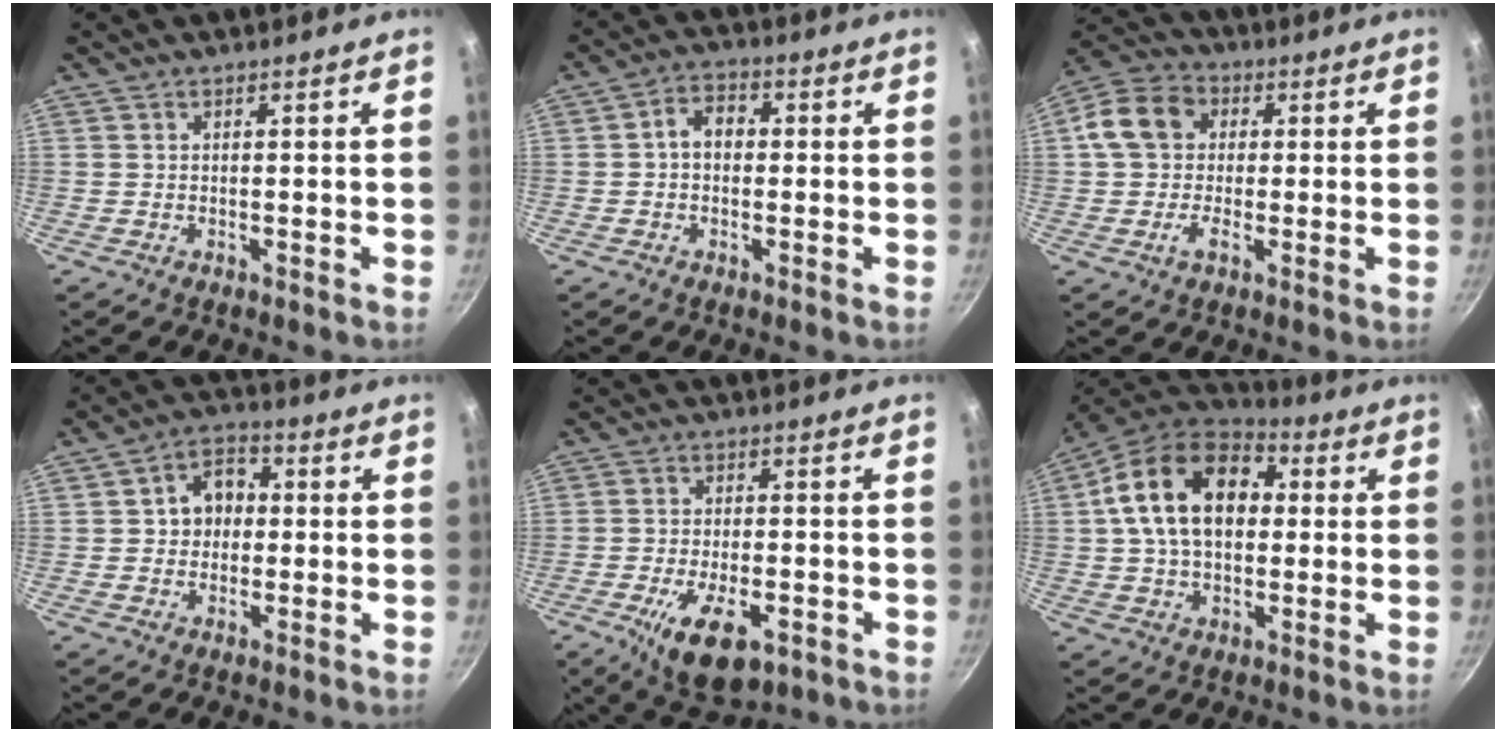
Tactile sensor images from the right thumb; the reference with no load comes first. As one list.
[{"total": 5.0, "force": [0.1, 3.7, 3.3], "torque": [-0.039, 0.016, -0.009]}, {"total": 10.4, "force": [0.9, 8.2, 6.4], "torque": [-0.096, 0.024, -0.005]}, {"total": 7.4, "force": [0.4, 6.0, 4.3], "torque": [-0.025, 0.014, -0.004]}, {"total": 11.5, "force": [-4.9, 5.4, 8.9], "torque": [-0.145, 0.008, -0.075]}, {"total": 18.8, "force": [2.9, 12.6, 13.6], "torque": [-0.207, 0.028, 0.032]}]